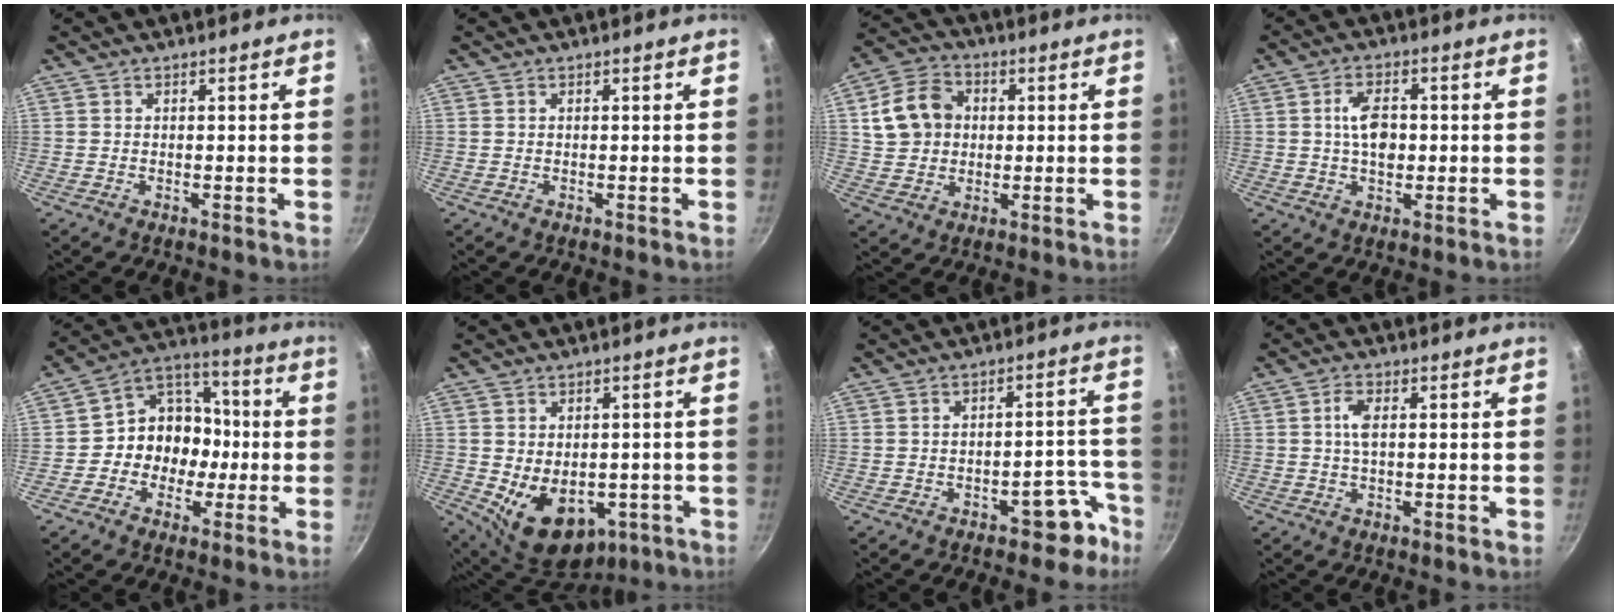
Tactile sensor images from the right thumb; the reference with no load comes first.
{"total": 0.0}
{"total": 11.0, "force": [2.0, 9.0, 6.0], "torque": [-0.086, 0.015, 0.030]}
{"total": 6.7, "force": [0.3, 4.0, 5.4], "torque": [-0.080, 0.007, 0.001]}
{"total": 11.9, "force": [-2.0, 10.2, 5.8], "torque": [-0.036, 0.047, -0.047]}
{"total": 12.9, "force": [-2.9, 8.9, 8.8], "torque": [-0.104, -0.009, -0.013]}
{"total": 6.5, "force": [-4.3, 3.5, 3.4], "torque": [0.003, 0.065, -0.038]}
{"total": 3.4, "force": [0.4, 1.5, 3.0], "torque": [-0.063, 0.007, 0.005]}